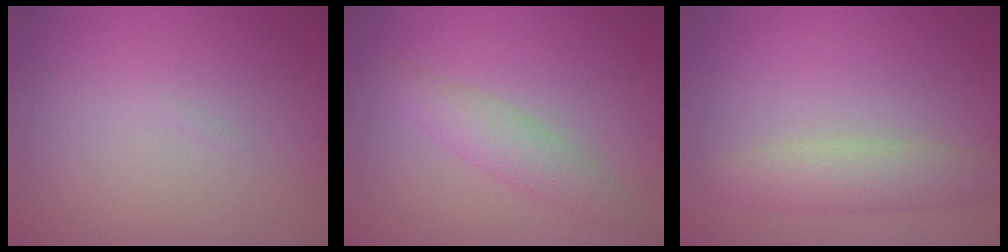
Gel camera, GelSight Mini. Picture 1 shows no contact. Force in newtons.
{"total": 2.9, "press": 2.9, "slide": 0.1}
{"total": 3.4, "press": 3.4, "slide": 0.2}